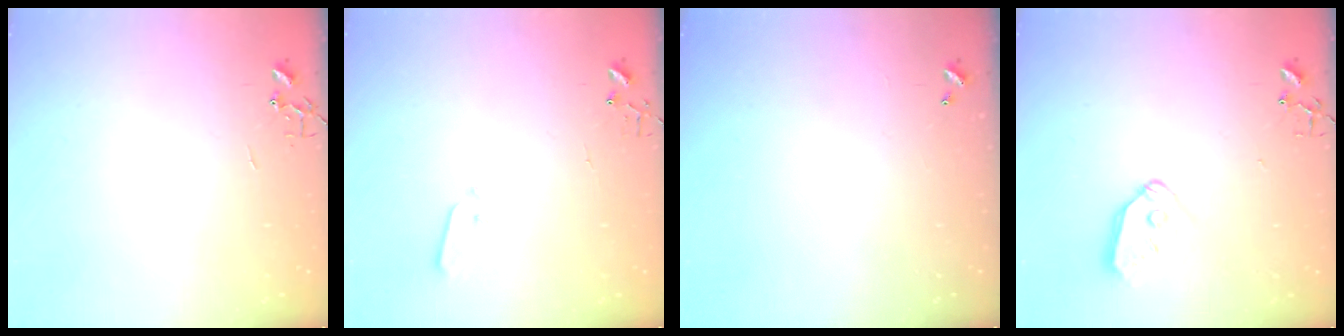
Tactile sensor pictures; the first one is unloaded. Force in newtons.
{"total": 3.4, "press": 3.3, "slide": 0.7}
{"total": 0.0}
{"total": 9.0, "press": 8.9, "slide": 0.9}